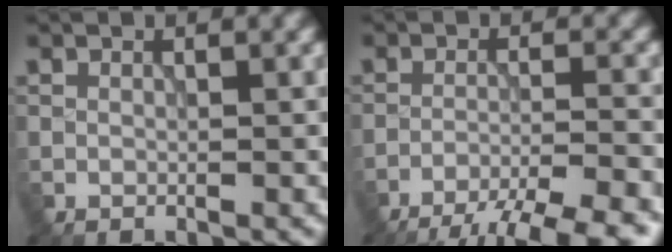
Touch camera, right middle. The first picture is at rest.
{"total": 9.8, "force": [-8.4, 1.8, 4.7], "torque": [-0.067, -0.012, -0.114]}